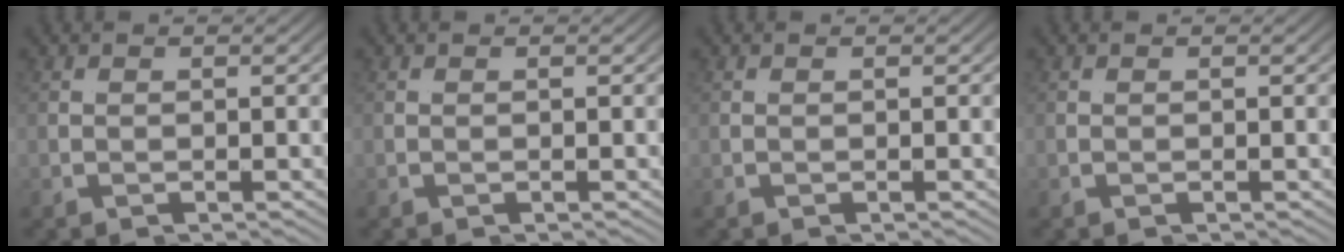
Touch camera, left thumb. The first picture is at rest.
{"total": 0.0}
{"total": 0.0}
{"total": 0.0}